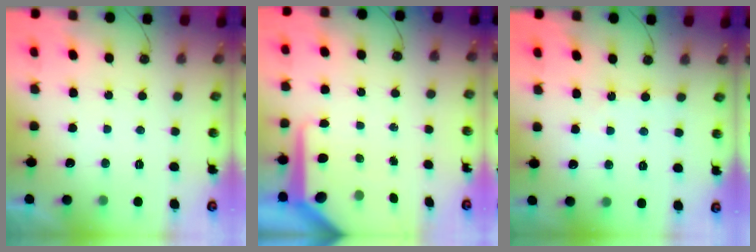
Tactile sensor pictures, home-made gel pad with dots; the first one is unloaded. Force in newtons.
{"total": 11.3, "press": 11.2, "slide": 1.0}
{"total": 1.9, "press": 1.8, "slide": 0.3}